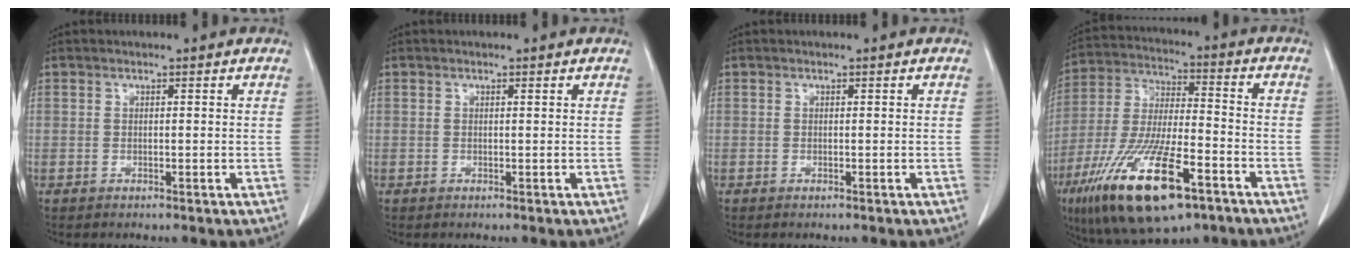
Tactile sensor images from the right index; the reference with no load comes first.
{"total": 0.0}
{"total": 0.0}
{"total": 19.8, "force": [-10.7, 5.0, 15.9], "torque": [-0.331, -0.030, -0.184]}